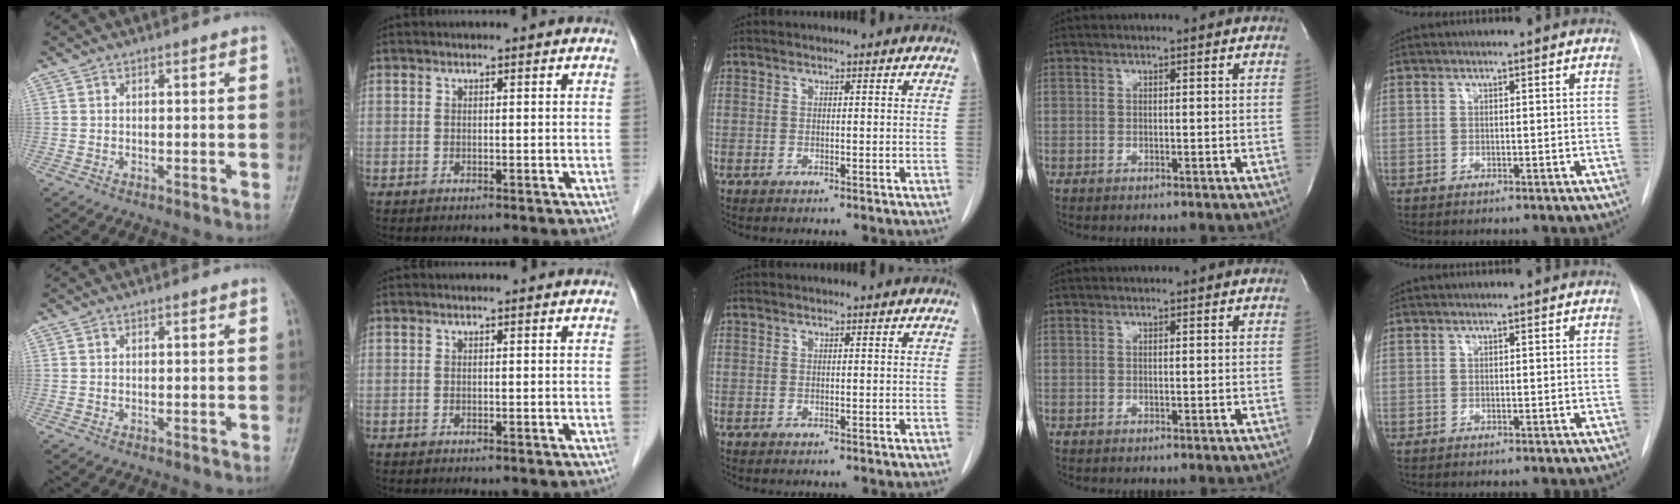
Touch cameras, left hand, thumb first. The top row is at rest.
{}